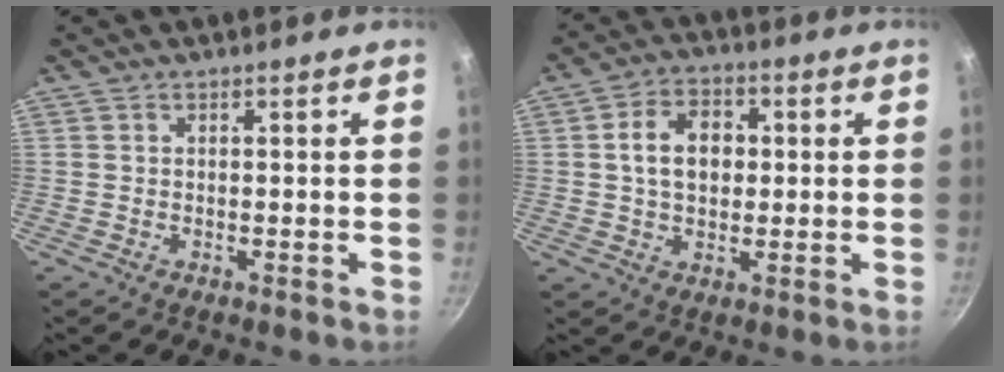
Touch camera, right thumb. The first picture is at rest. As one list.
[{"total": 8.6, "force": [0.9, 6.2, 5.9], "torque": [-0.076, 0.013, 0.009]}]